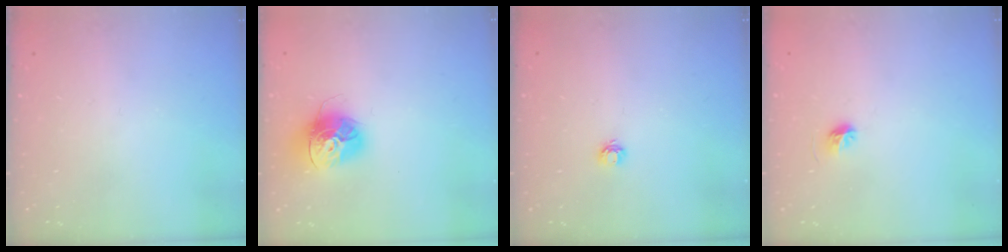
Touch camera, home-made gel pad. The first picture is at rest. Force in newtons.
{"total": 14.5, "press": 14.4, "slide": 1.5}
{"total": 3.7, "press": 3.7, "slide": 0.5}
{"total": 4.5, "press": 4.3, "slide": 1.4}